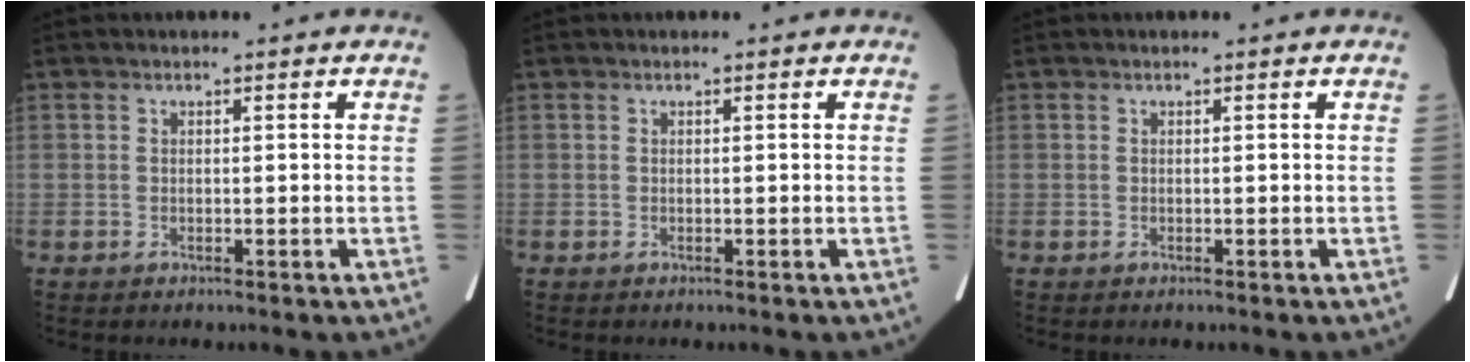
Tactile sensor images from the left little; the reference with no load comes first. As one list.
[{"total": 0.0}, {"total": 0.0}]